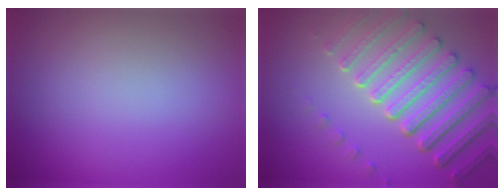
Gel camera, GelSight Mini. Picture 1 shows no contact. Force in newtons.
{"total": 7.5, "press": 5.7, "slide": 5.0}